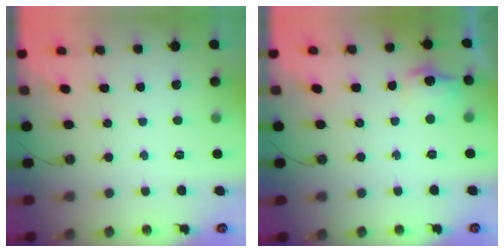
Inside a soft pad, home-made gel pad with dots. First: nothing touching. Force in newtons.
{"total": 9.2, "press": 9.1, "slide": 0.9}